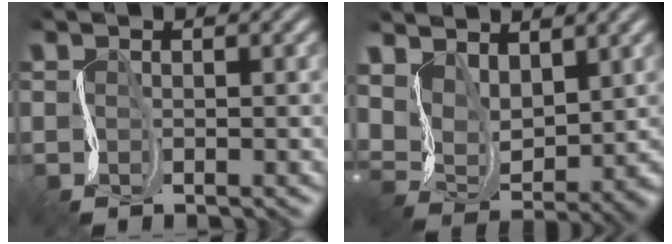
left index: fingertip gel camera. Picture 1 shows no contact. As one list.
[{"total": 5.6, "force": [3.7, 3.1, 2.9], "torque": [-0.066, -0.008, 0.075]}]